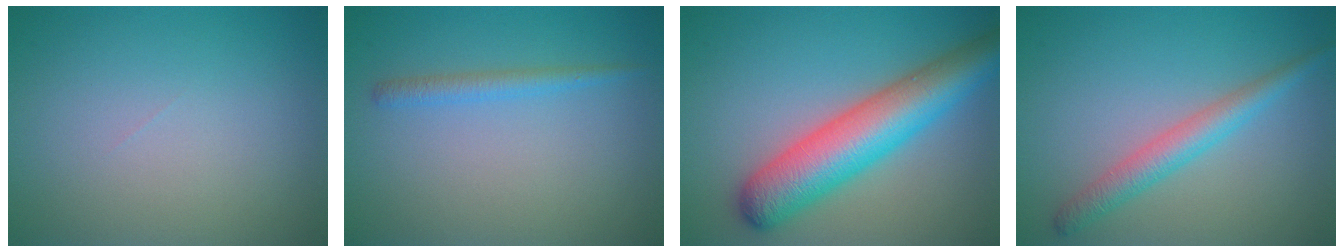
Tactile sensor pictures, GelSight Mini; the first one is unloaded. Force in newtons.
{"total": 1.5, "press": 1.5, "slide": 0.1}
{"total": 8.4, "press": 8.4, "slide": 0.3}
{"total": 3.0, "press": 3.0, "slide": 0.1}